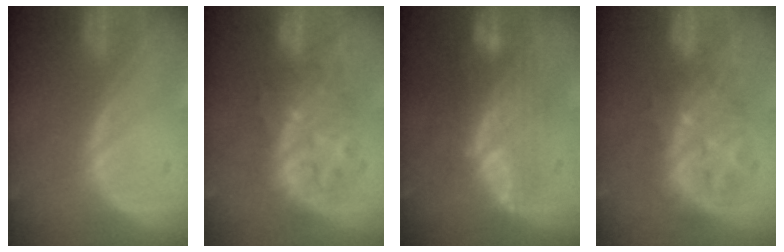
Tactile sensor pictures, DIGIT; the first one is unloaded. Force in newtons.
{"total": 8.1, "press": 8.0, "slide": 1.1}
{"total": 7.6, "press": 7.4, "slide": 1.5}
{"total": 9.2, "press": 8.0, "slide": 4.5}